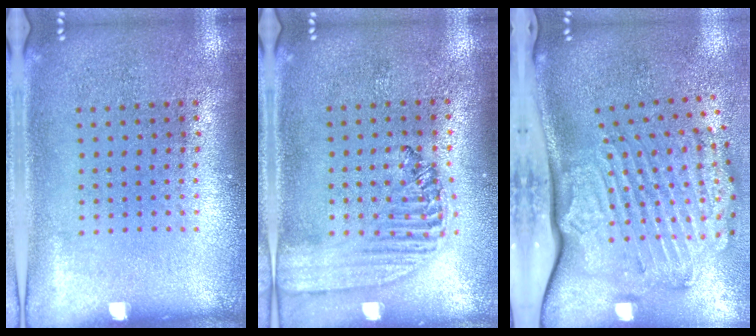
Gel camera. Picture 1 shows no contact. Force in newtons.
{"total": 1.5, "press": 1.4, "slide": 0.5}
{"total": 3.6, "press": 2.5, "slide": 2.6}